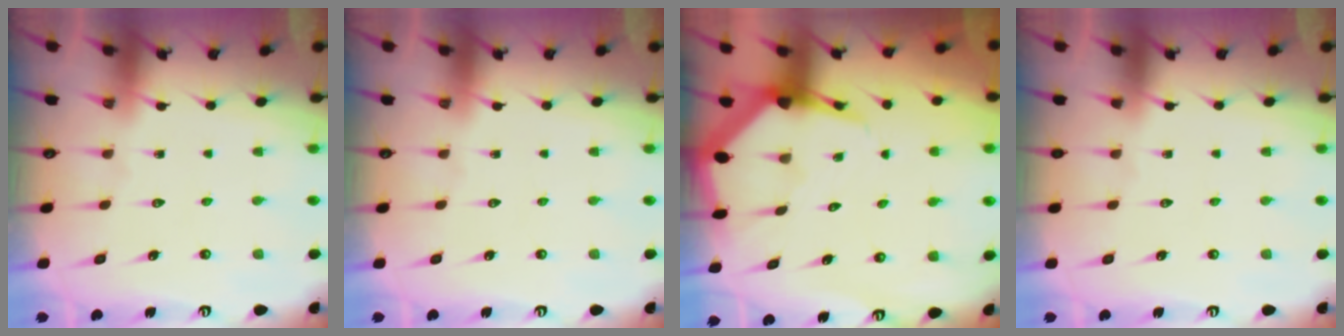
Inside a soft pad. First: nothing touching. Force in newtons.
{"total": 0.0}
{"total": 5.2, "press": 5.1, "slide": 0.8}
{"total": 0.0}